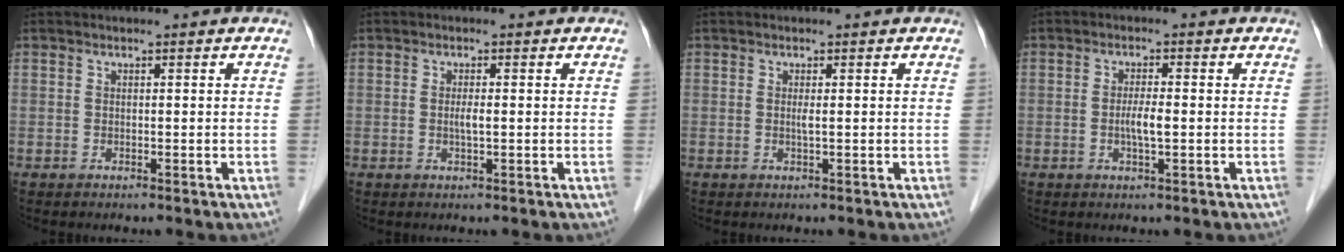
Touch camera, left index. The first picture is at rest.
{"total": 1.5, "force": [-0.1, 0.1, 1.5], "torque": [-0.030, -0.001, -0.003]}
{"total": 0.8, "force": [0.0, -0.1, 0.8], "torque": [-0.018, -0.002, -0.002]}
{"total": 2.8, "force": [-0.4, 0.3, 2.7], "torque": [-0.054, -0.002, -0.009]}